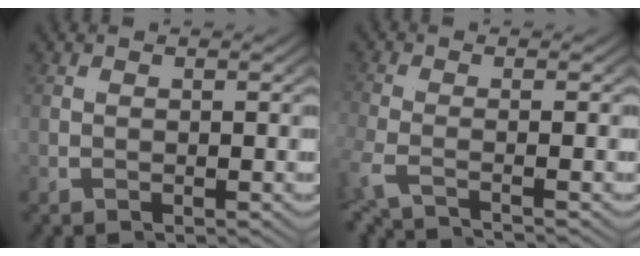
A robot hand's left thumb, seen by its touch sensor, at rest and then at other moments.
{"total": 2.5, "force": [-1.7, -1.8, 0.1], "torque": [-0.013, -0.004, -0.030]}